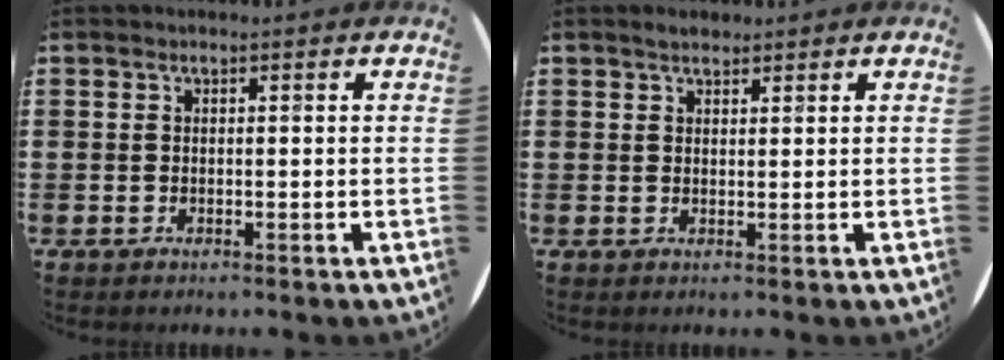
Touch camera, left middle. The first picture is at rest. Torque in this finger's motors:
{"motor_torque": [0.12, -0.10, 0.02, 0.02]}